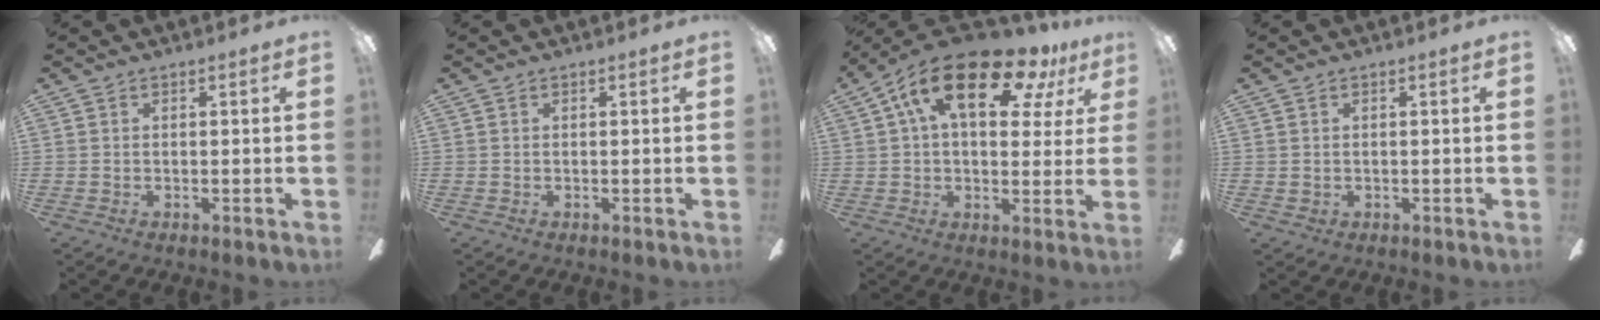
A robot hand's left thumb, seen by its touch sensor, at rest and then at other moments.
{"total": 0.0}
{"total": 18.6, "force": [9.4, 8.3, 13.8], "torque": [-0.242, -0.028, 0.153]}
{"total": 0.8, "force": [0.3, 0.7, 0.2], "torque": [-0.005, 0.004, 0.004]}